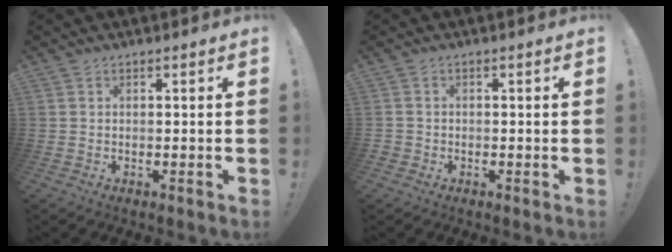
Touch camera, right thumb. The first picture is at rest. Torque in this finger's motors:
{"motor_torque": [0.03, -0.52, 0.65, -0.52, 0.00]}